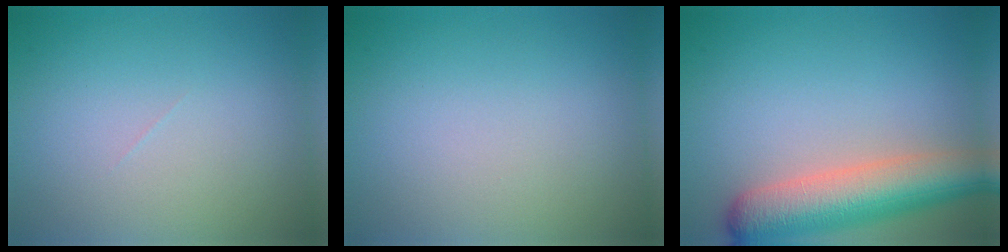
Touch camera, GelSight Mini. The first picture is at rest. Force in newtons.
{"total": 0.0}
{"total": 7.5, "press": 7.5, "slide": 0.5}